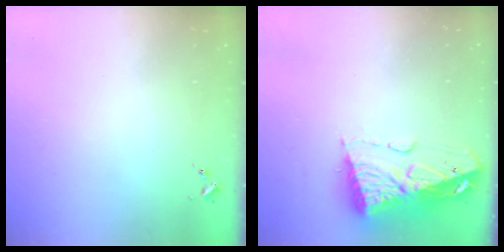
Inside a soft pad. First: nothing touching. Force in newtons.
{"total": 12.6, "press": 12.5, "slide": 1.4}